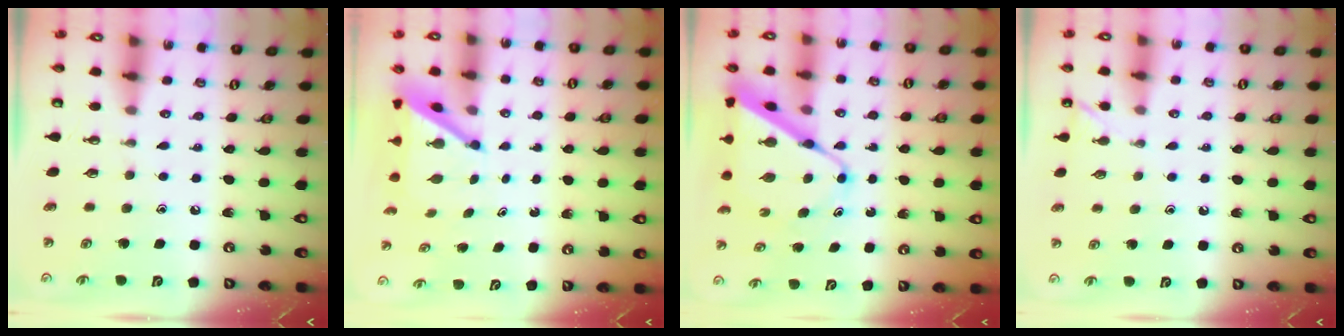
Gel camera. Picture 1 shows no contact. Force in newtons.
{"total": 3.9, "press": 3.9, "slide": 0.4}
{"total": 11.6, "press": 11.5, "slide": 1.0}
{"total": 2.2, "press": 2.2, "slide": 0.3}